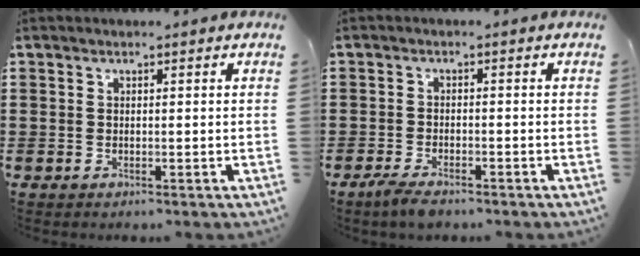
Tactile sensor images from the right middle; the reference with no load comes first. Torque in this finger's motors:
{"motor_torque": [1.69, 0.45, 0.03, 0.07]}